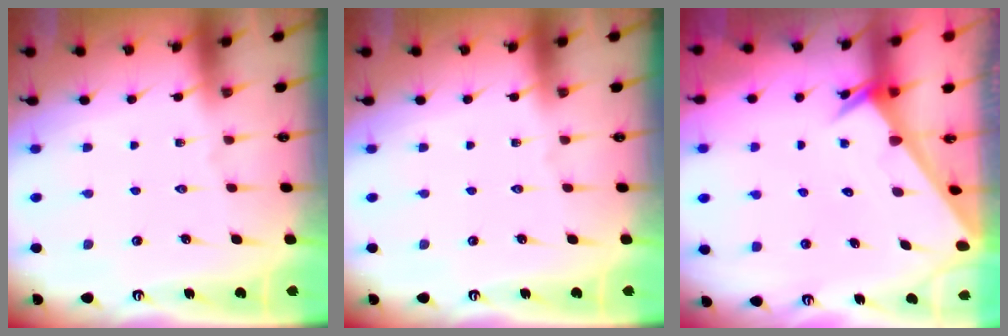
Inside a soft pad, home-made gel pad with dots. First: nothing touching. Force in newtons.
{"total": 0.0}
{"total": 2.3, "press": 2.3, "slide": 0.1}